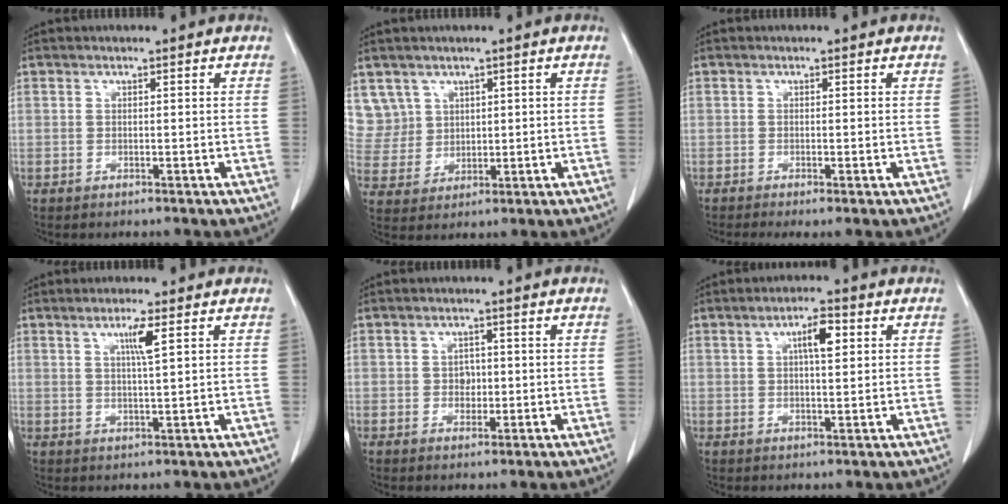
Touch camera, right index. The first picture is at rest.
{"total": 6.6, "force": [3.4, 5.7, -0.2], "torque": [0.003, 0.016, 0.082]}
{"total": 2.3, "force": [-1.3, 0.3, 1.9], "torque": [-0.030, -0.008, -0.022]}
{"total": 3.5, "force": [1.5, -0.4, 3.1], "torque": [-0.058, -0.004, 0.026]}
{"total": 2.0, "force": [-0.1, 1.7, 1.2], "torque": [-0.014, 0.004, -0.001]}
{"total": 4.3, "force": [1.4, 1.0, 4.0], "torque": [-0.070, 0.006, 0.023]}